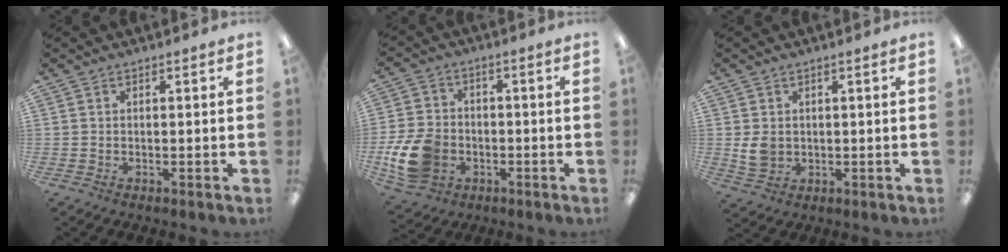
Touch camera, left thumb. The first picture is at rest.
{"total": 12.7, "force": [-3.9, 9.5, 7.4], "torque": [-0.165, 0.019, -0.068]}
{"total": 4.5, "force": [0.5, 3.8, 2.3], "torque": [-0.035, -0.003, 0.009]}